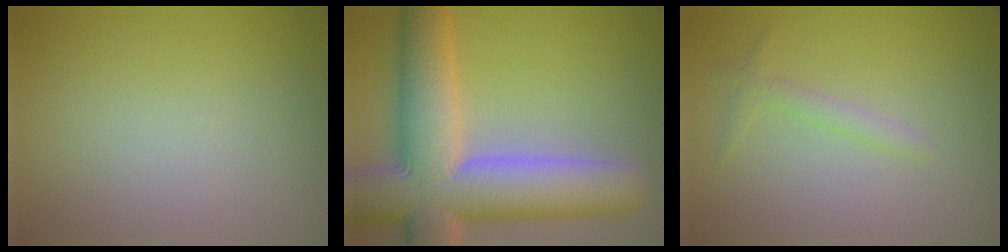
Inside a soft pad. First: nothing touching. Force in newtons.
{"total": 13.3, "press": 13.2, "slide": 1.0}
{"total": 1.3, "press": 1.3, "slide": 0.0}